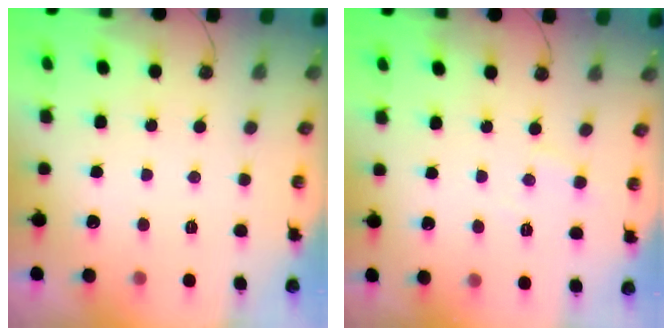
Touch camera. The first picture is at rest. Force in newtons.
{"total": 4.2, "press": 4.1, "slide": 0.7}